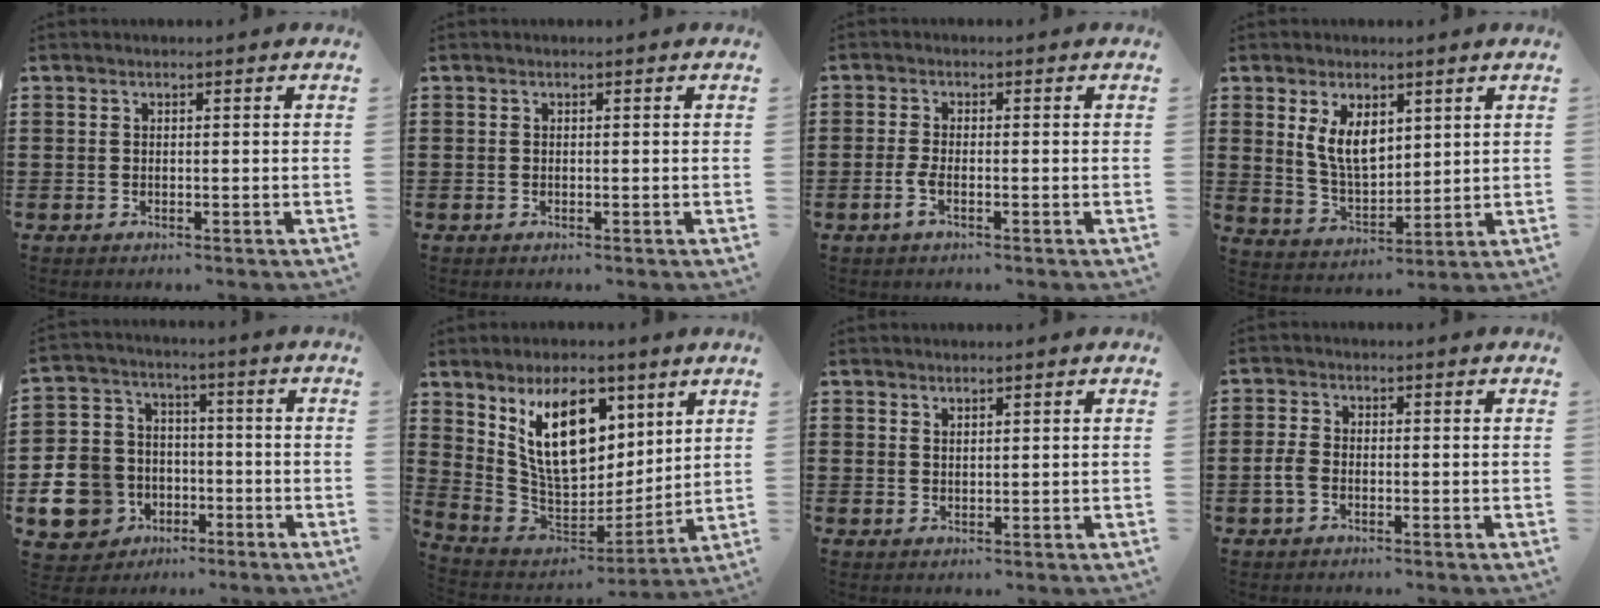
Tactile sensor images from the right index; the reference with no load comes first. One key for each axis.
{"total": 0.0}
{"total": 2.4, "fx": -1.1, "fy": 0.5, "fz": 2.1, "tx": -0.050, "ty": -0.007, "tz": -0.024}
{"total": 6.9, "fx": 3.0, "fy": 3.6, "fz": 5.0, "tx": -0.108, "ty": -0.002, "tz": 0.055}
{"total": 10.8, "fx": -4.5, "fy": 9.2, "fz": 3.4, "tx": -0.125, "ty": 0.027, "tz": -0.083}
{"total": 14.5, "fx": 6.6, "fy": 7.9, "fz": 10.2, "tx": -0.195, "ty": -0.013, "tz": 0.123}
{"total": 1.4, "fx": 1.4, "fy": 0.0, "fz": 0.1, "tx": -0.002, "ty": -0.002, "tz": 0.027}
{"total": 2.9, "fx": -1.0, "fy": 1.7, "fz": 2.1, "tx": -0.062, "ty": -0.010, "tz": -0.022}